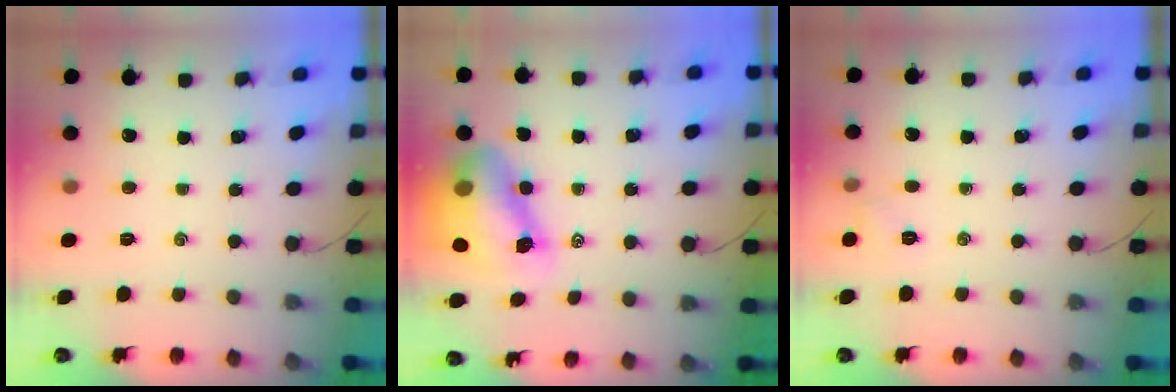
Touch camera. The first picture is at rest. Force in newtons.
{"total": 12.5, "press": 12.0, "slide": 3.6}
{"total": 2.9, "press": 2.7, "slide": 1.0}